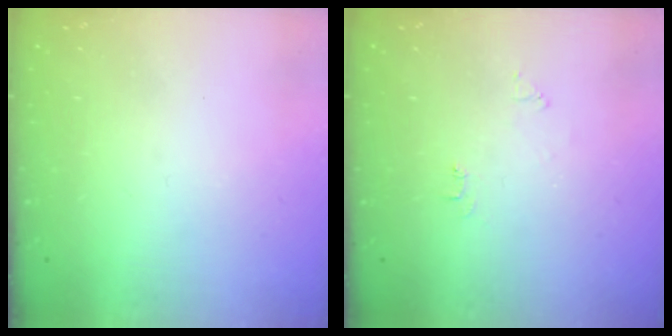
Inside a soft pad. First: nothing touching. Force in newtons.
{"total": 3.9, "press": 3.8, "slide": 0.5}